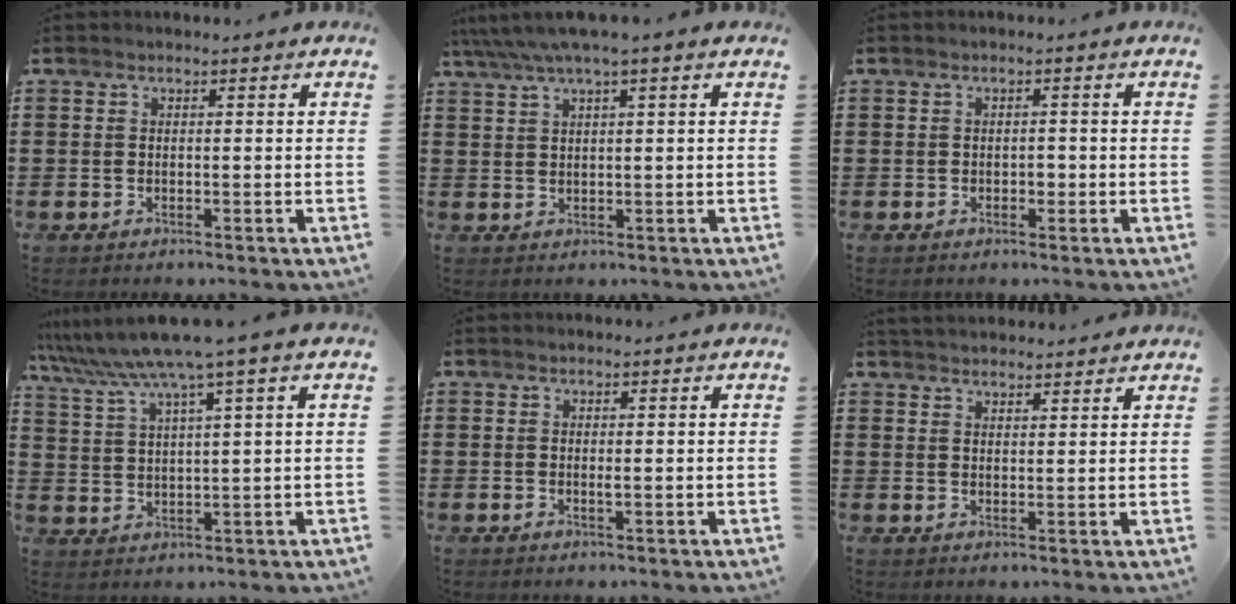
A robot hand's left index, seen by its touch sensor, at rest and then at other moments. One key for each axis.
{"total": 3.1, "fx": 1.6, "fy": -0.1, "fz": 2.7, "tx": -0.054, "ty": 0.002, "tz": 0.027}
{"total": 1.0, "fx": -0.2, "fy": 0.7, "fz": 0.7, "tx": -0.015, "ty": 0.003, "tz": -0.006}
{"total": 6.8, "fx": 4.9, "fy": -0.6, "fz": 4.7, "tx": -0.109, "ty": -0.028, "tz": 0.081}
{"total": 0.6, "fx": 0.0, "fy": 0.0, "fz": 0.6, "tx": -0.012, "ty": -0.004, "tz": 0.001}
{"total": 2.5, "fx": 2.5, "fy": 0.2, "fz": -0.1, "tx": -0.005, "ty": -0.003, "tz": 0.048}